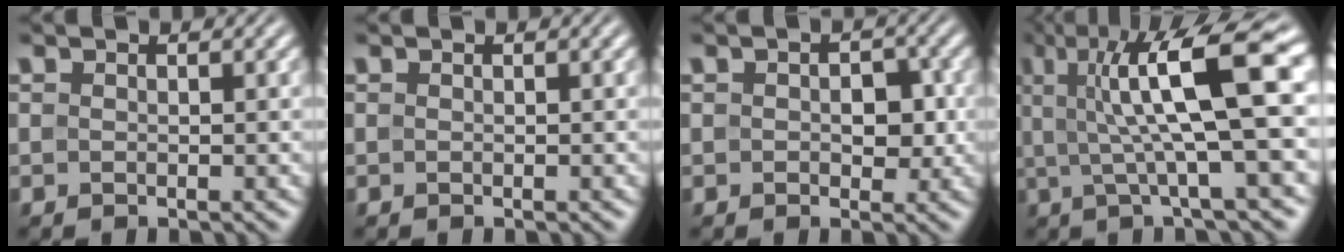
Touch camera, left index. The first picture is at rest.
{"total": 0.0}
{"total": 2.6, "force": [0.1, 1.6, 2.0], "torque": [-0.030, 0.000, 0.000]}
{"total": 10.4, "force": [2.4, 2.0, 9.9], "torque": [-0.151, 0.006, 0.040]}